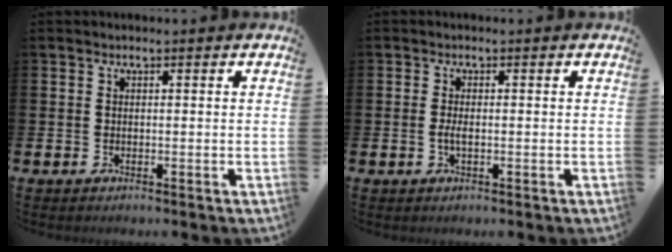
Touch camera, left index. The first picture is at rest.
{"total": 1.4, "force": [-0.3, 0.5, 1.3], "torque": [-0.019, -0.002, -0.007]}